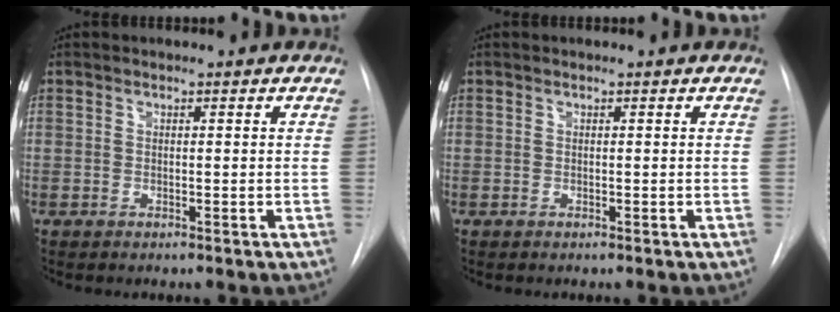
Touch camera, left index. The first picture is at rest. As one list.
[{"total": 0.0}]